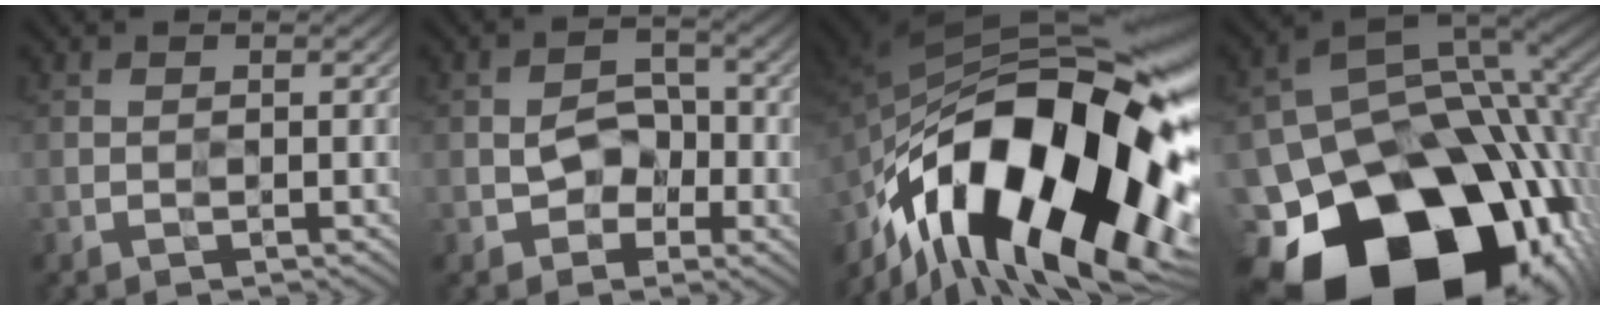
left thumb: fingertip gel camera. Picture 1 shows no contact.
{"total": 3.2, "force": [-0.9, 2.7, 1.5], "torque": [-0.004, 0.004, -0.018]}
{"total": 20.0, "force": [-7.4, 9.2, 16.2], "torque": [-0.297, -0.011, -0.130]}
{"total": 22.0, "force": [-9.2, 14.9, 13.3], "torque": [-0.268, -0.071, -0.105]}